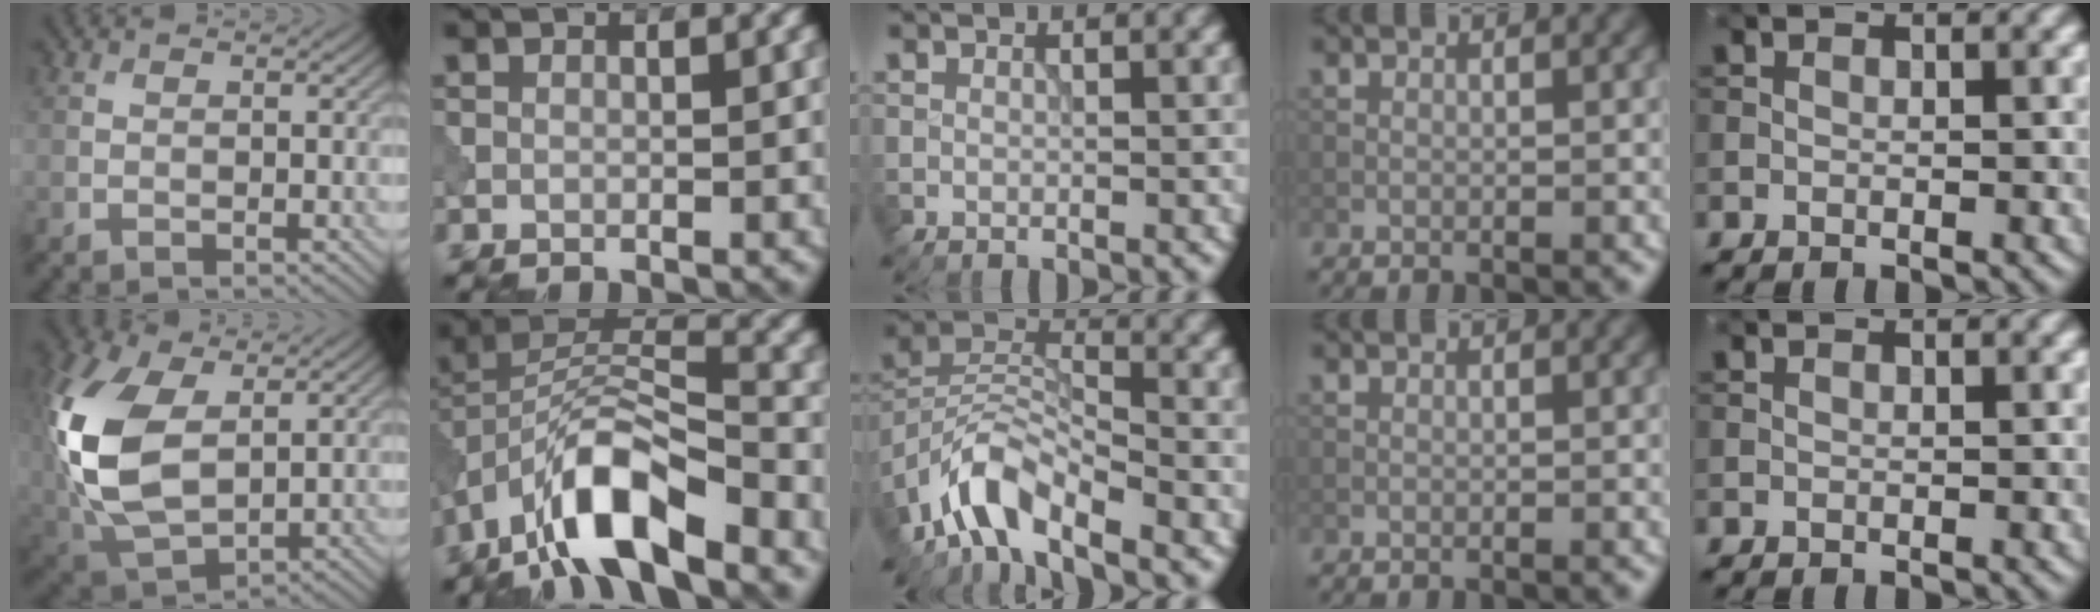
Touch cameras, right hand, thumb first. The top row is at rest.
{"thumb": {"total": 14.8, "force": [2.0, 9.4, 11.3], "torque": [-0.306, 0.002, 0.045]}, "index": {"total": 10.4, "force": [-6.4, 3.5, 7.3], "torque": [-0.134, 0.013, -0.129]}, "middle": {"total": 6.0, "force": [-4.7, 2.0, 3.2], "torque": [-0.054, 0.006, -0.099]}}